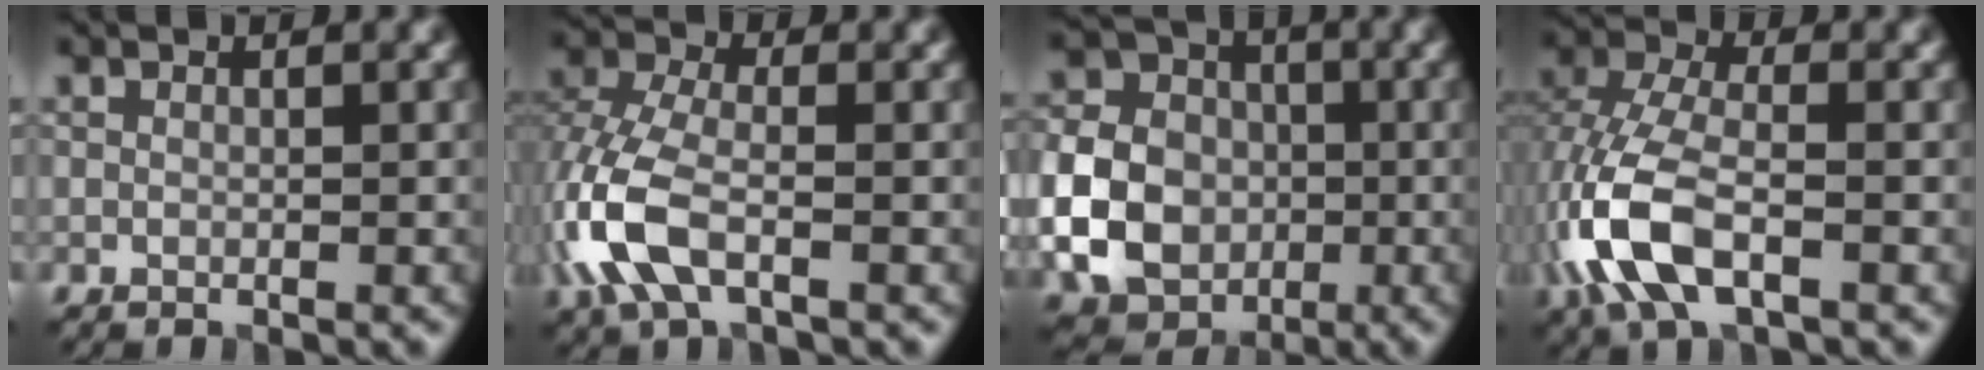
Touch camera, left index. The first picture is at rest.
{"total": 6.8, "force": [-2.2, 3.6, 5.3], "torque": [-0.139, 0.002, -0.053]}
{"total": 8.6, "force": [-1.8, 7.0, 4.6], "torque": [-0.100, -0.002, -0.039]}
{"total": 8.0, "force": [-2.6, 4.0, 6.4], "torque": [-0.154, 0.004, -0.062]}